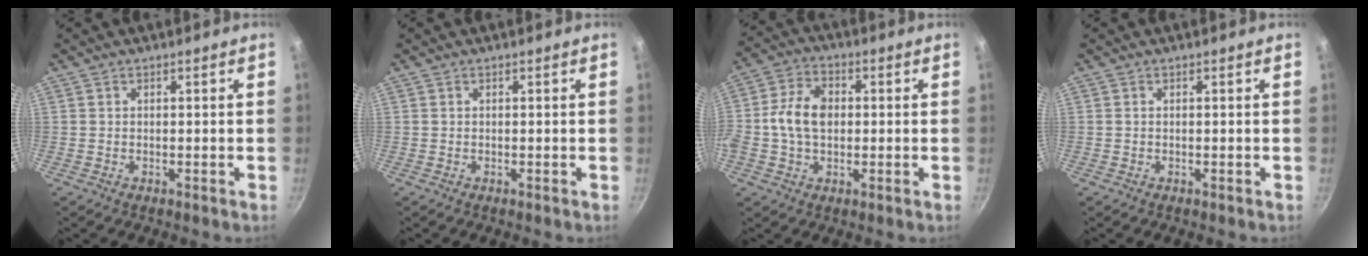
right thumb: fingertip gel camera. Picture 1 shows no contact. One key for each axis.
{"total": 0.0}
{"total": 9.5, "fx": 0.1, "fy": 6.6, "fz": 6.8, "tx": -0.115, "ty": 0.019, "tz": -0.011}
{"total": 0.0}